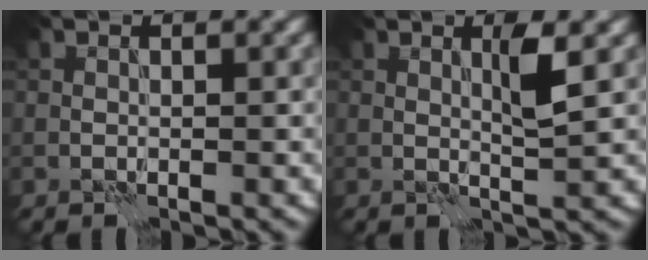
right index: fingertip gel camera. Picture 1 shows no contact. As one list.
[{"total": 2.2, "force": [0.9, 0.0, 2.0], "torque": [-0.036, -0.001, 0.014]}]